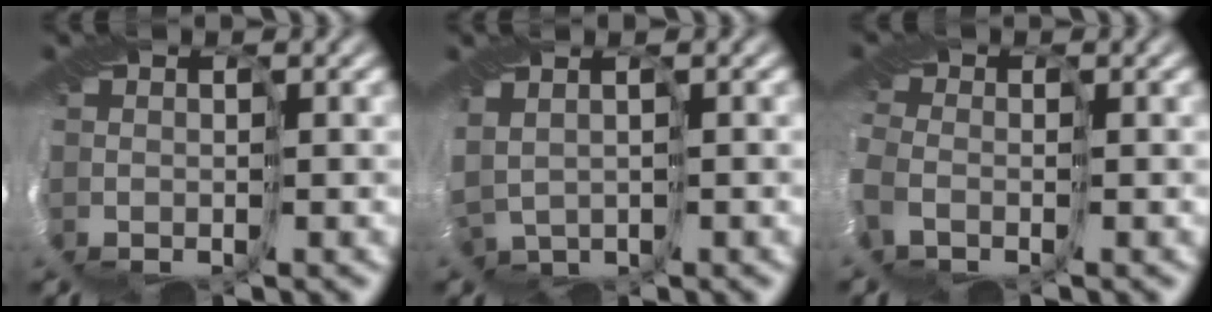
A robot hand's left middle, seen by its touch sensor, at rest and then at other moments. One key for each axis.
{"total": 1.8, "fx": 1.7, "fy": 0.4, "fz": 0.0, "tx": -0.022, "ty": 0.013, "tz": 0.040}
{"total": 2.6, "fx": -0.4, "fy": 2.2, "fz": 1.2, "tx": -0.049, "ty": 0.006, "tz": -0.008}